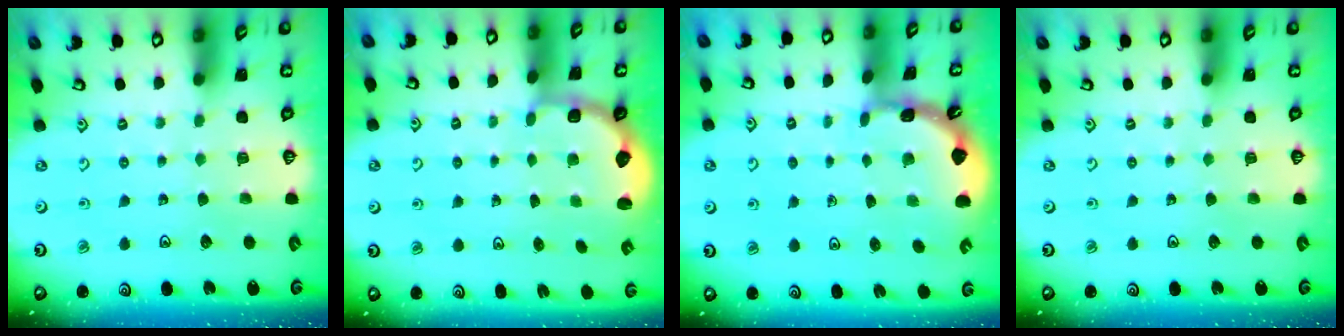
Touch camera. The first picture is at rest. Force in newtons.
{"total": 2.9, "press": 2.0, "slide": 2.1}
{"total": 1.8, "press": 1.8, "slide": 0.1}
{"total": 0.0}